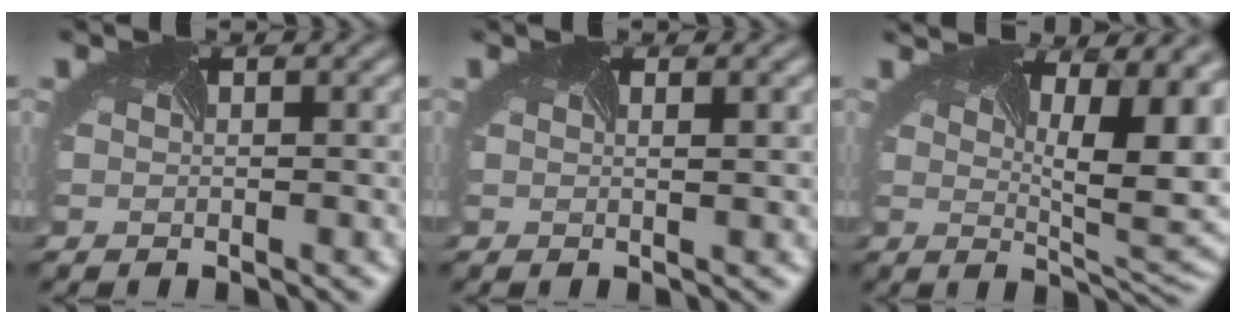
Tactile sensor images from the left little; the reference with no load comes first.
{"total": 1.3, "force": [0.5, 0.5, 1.1], "torque": [-0.002, 0.000, -0.004]}
{"total": 13.5, "force": [4.5, 5.7, 11.4], "torque": [-0.150, 0.030, 0.071]}